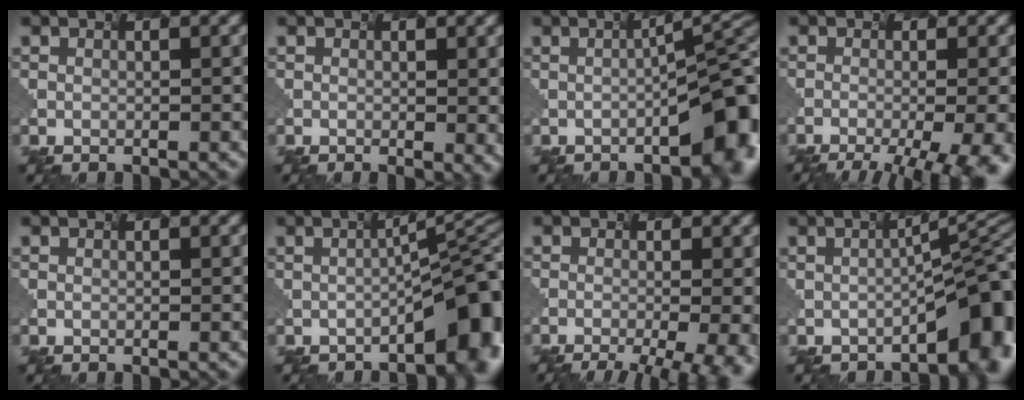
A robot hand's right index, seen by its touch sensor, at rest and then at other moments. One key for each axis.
{"total": 1.9, "fx": -0.1, "fy": 0.4, "fz": 1.8, "tx": -0.019, "ty": -0.003, "tz": 0.013}
{"total": 8.6, "fx": -2.5, "fy": 2.2, "fz": 8.0, "tx": -0.085, "ty": 0.008, "tz": -0.028}
{"total": 12.9, "fx": -5.5, "fy": 5.4, "fz": 10.3, "tx": -0.078, "ty": -0.009, "tz": -0.048}
{"total": 0.0}
{"total": 8.3, "fx": -2.9, "fy": 2.0, "fz": 7.5, "tx": -0.089, "ty": 0.010, "tz": -0.036}
{"total": 10.8, "fx": -3.8, "fy": 4.4, "fz": 9.1, "tx": -0.060, "ty": -0.002, "tz": -0.031}
{"total": 7.3, "fx": -2.8, "fy": 1.7, "fz": 6.6, "tx": -0.076, "ty": 0.011, "tz": -0.038}